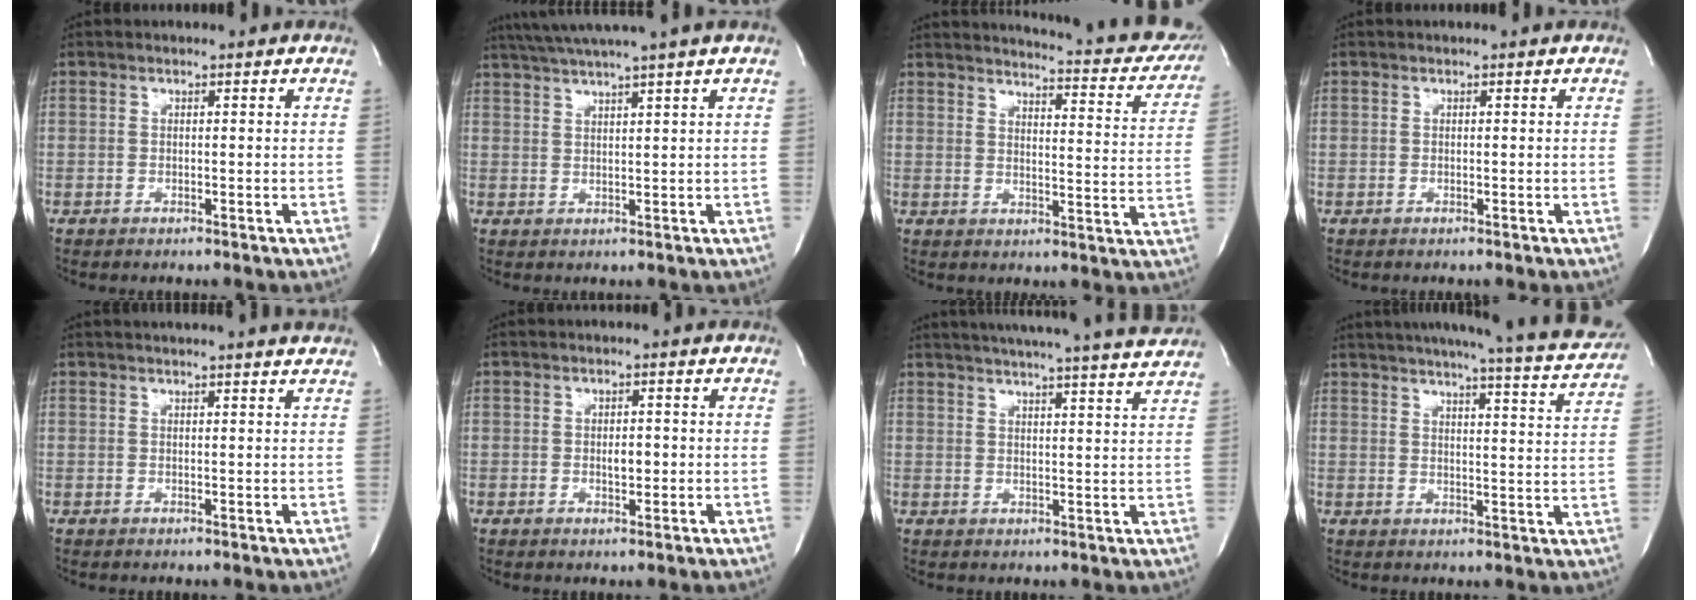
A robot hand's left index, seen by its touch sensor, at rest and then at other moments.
{"total": 8.4, "force": [6.9, -1.9, 4.5], "torque": [-0.073, 0.019, 0.104]}
{"total": 21.5, "force": [19.5, 4.2, 8.0], "torque": [-0.098, -0.059, 0.213]}
{"total": 0.0}
{"total": 8.6, "force": [7.9, -0.2, 3.3], "torque": [-0.050, 0.019, 0.083]}
{"total": 1.8, "force": [-0.2, 0.9, 1.6], "torque": [-0.032, -0.003, -0.001]}
{"total": 20.0, "force": [18.3, -0.8, 8.0], "torque": [-0.129, -0.017, 0.233]}
{"total": 22.7, "force": [20.7, 1.1, 9.4], "torque": [-0.141, -0.043, 0.246]}